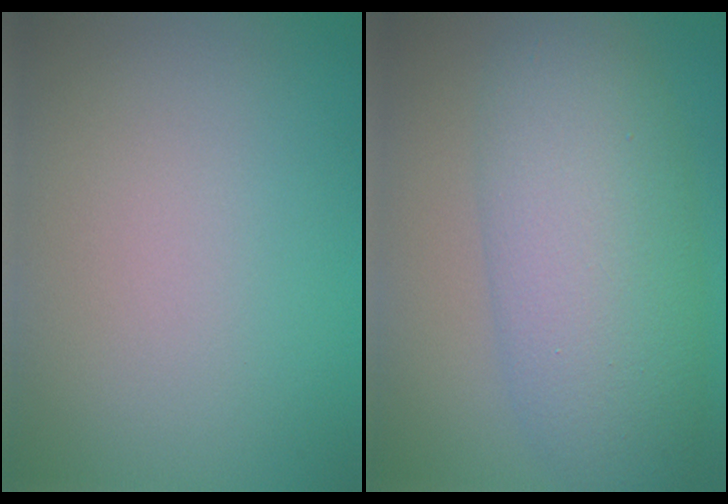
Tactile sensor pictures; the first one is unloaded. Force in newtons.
{"total": 8.2, "press": 8.1, "slide": 0.2}